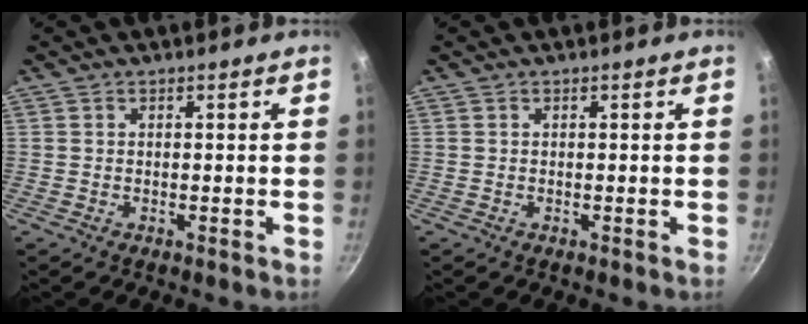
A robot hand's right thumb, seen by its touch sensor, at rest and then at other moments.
{"total": 0.0}